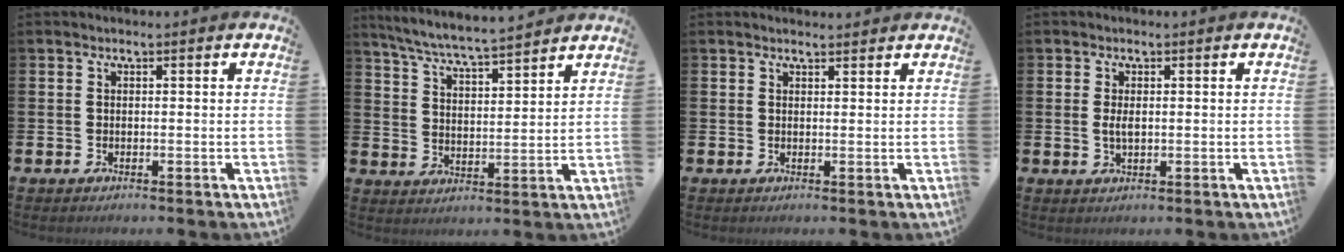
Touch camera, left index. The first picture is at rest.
{"total": 6.2, "force": [6.0, 0.0, 1.6], "torque": [-0.057, -0.040, 0.104]}
{"total": 1.4, "force": [1.4, 0.2, 0.0], "torque": [0.008, -0.005, 0.023]}
{"total": 1.9, "force": [0.2, 0.8, 1.7], "torque": [-0.023, -0.001, 0.001]}